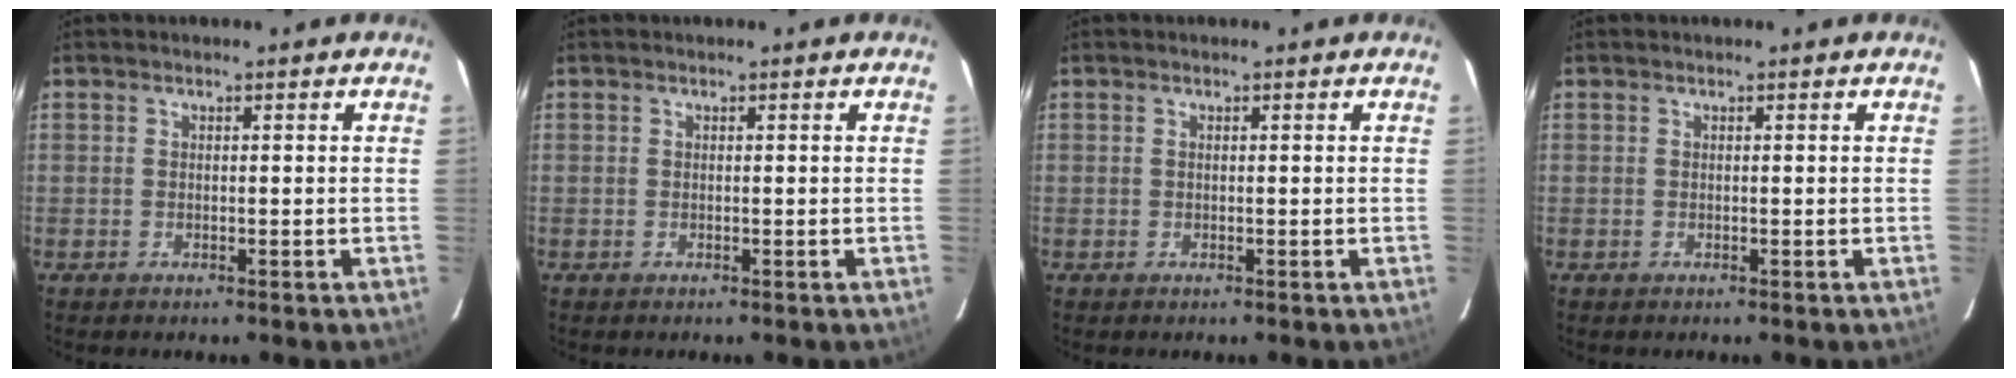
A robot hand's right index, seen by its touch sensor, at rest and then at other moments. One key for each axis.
{"total": 0.0}
{"total": 0.0}
{"total": 0.0}